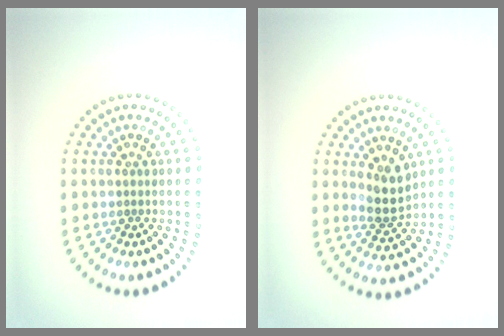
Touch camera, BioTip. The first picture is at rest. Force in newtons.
{"total": 3.6, "press": 3.4, "slide": 1.3}